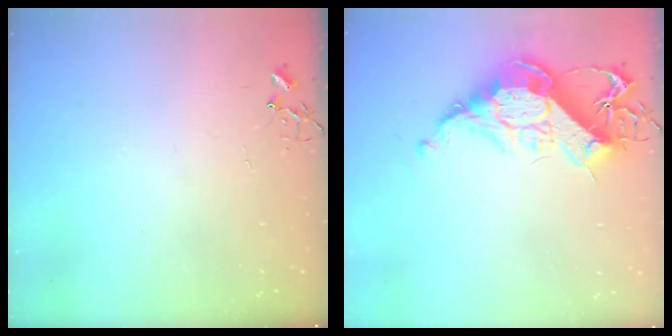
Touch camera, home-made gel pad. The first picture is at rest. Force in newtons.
{"total": 17.7, "press": 17.6, "slide": 1.5}